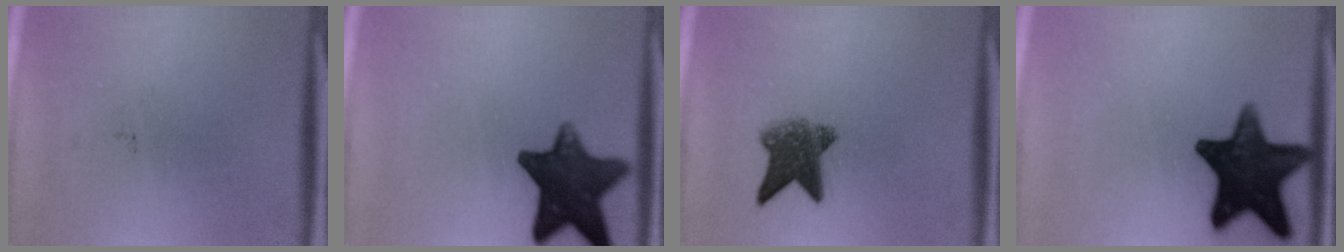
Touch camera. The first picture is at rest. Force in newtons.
{"total": 12.9}
{"total": 6.2}
{"total": 15.3}